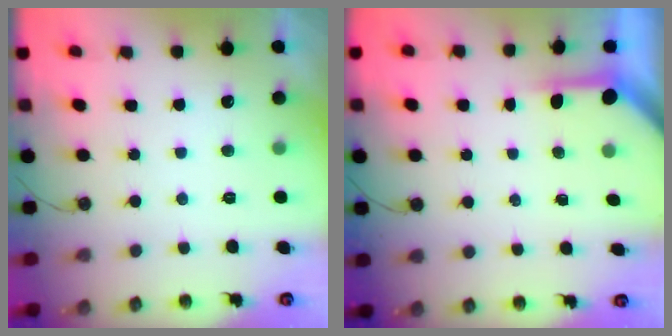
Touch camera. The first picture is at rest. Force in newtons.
{"total": 3.9, "press": 3.9, "slide": 0.4}